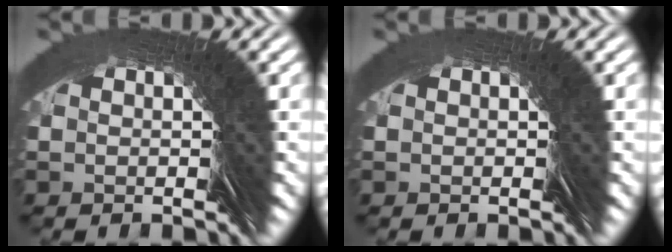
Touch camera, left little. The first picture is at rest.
{"total": 0.0}